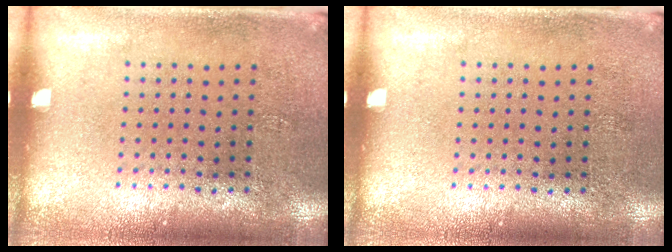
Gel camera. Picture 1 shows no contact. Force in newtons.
{"total": 0.0}